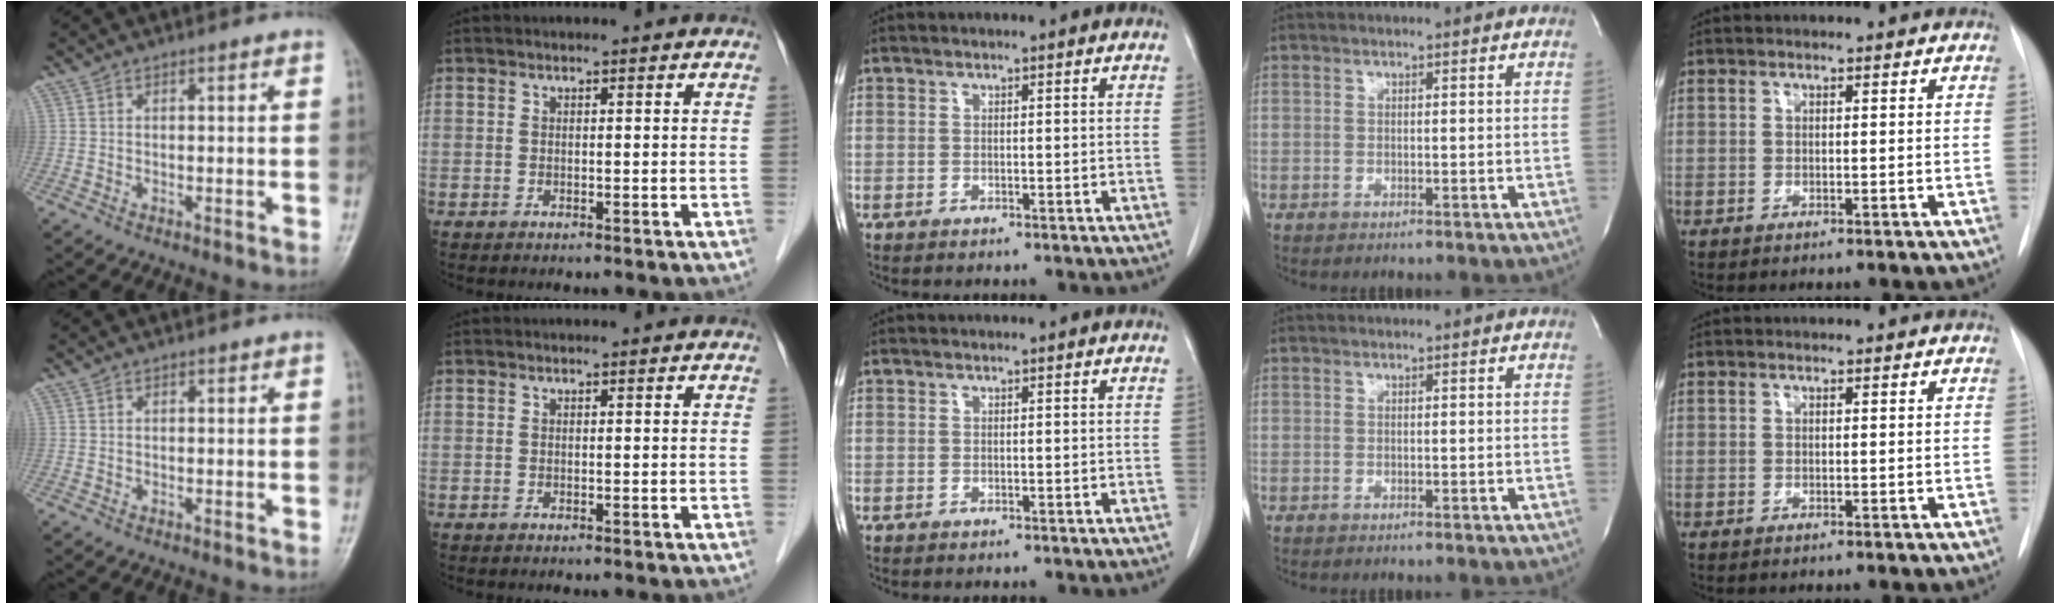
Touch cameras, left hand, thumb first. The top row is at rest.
{}